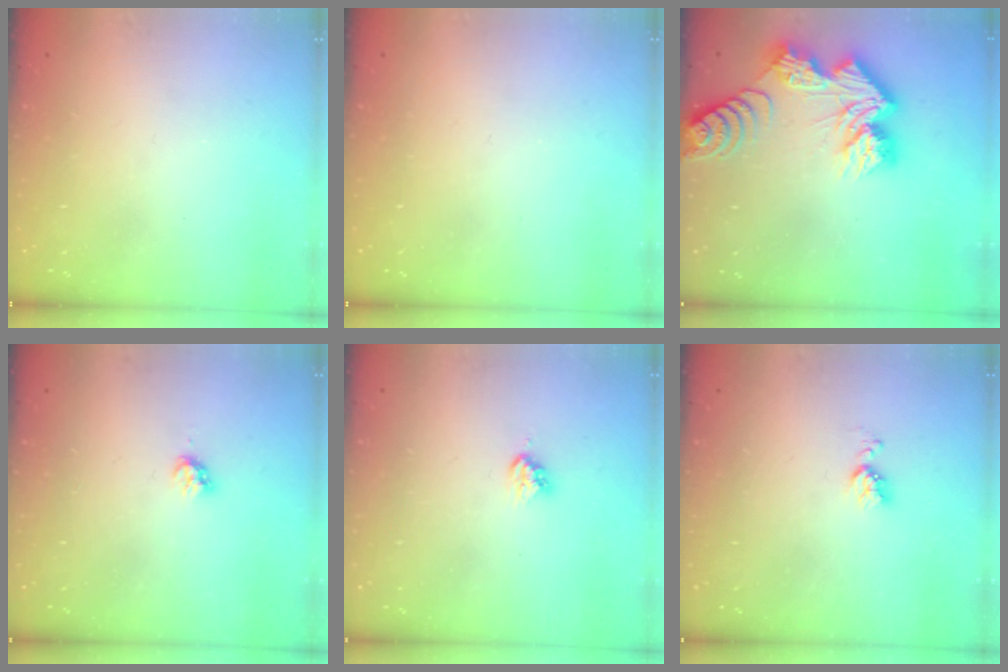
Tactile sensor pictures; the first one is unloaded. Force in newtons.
{"total": 0.0}
{"total": 15.0, "press": 15.0, "slide": 1.2}
{"total": 2.8, "press": 2.7, "slide": 0.3}
{"total": 4.1, "press": 4.0, "slide": 0.3}
{"total": 4.1, "press": 4.1, "slide": 0.5}